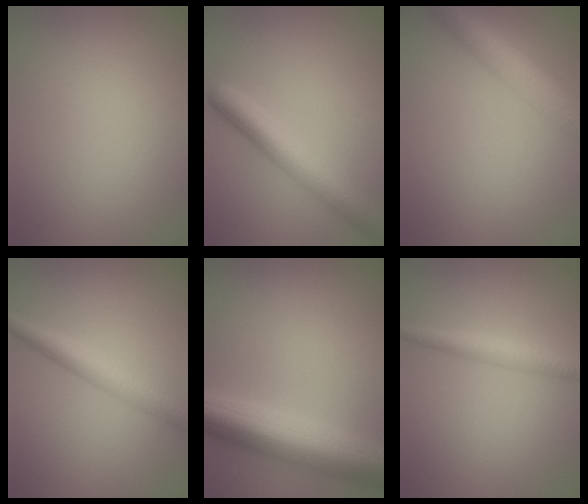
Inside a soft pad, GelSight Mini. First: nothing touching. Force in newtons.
{"total": 5.4, "press": 5.4, "slide": 0.2}
{"total": 6.7, "press": 6.7, "slide": 0.2}
{"total": 3.8, "press": 3.8, "slide": 0.0}
{"total": 9.0, "press": 9.0, "slide": 0.5}
{"total": 2.5, "press": 2.5, "slide": 0.1}